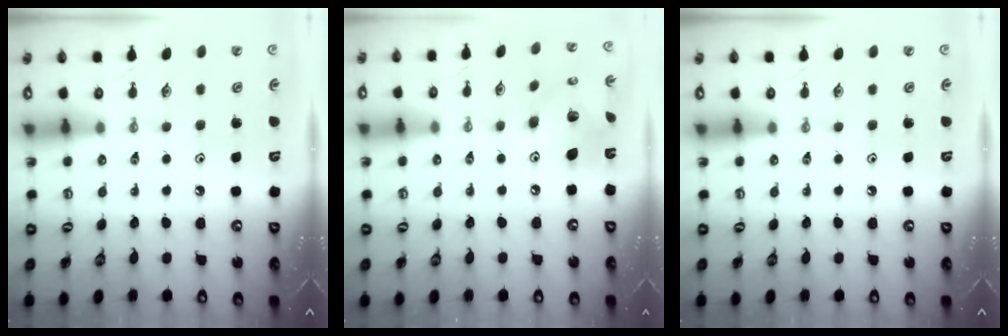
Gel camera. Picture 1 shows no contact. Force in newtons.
{"total": 12.3, "press": 12.2, "slide": 1.1}
{"total": 0.0}